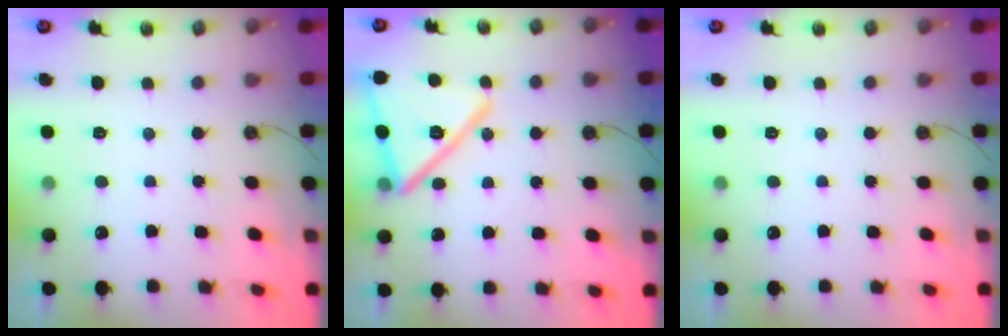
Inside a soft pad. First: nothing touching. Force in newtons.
{"total": 19.0, "press": 18.9, "slide": 1.6}
{"total": 0.0}